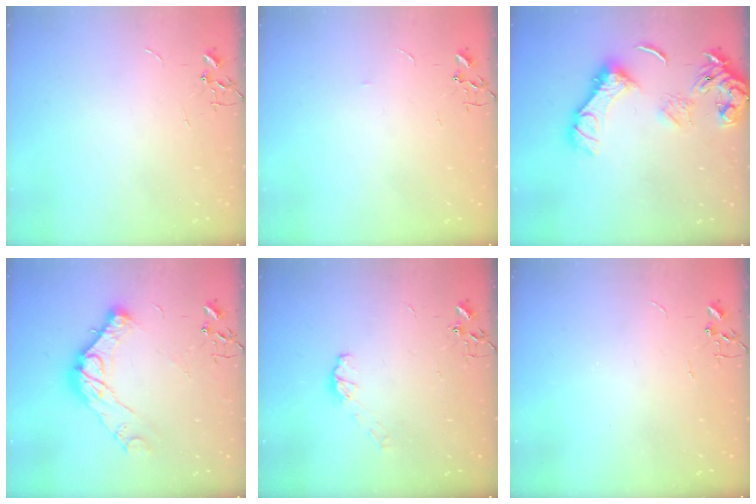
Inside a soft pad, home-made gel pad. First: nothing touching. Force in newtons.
{"total": 2.6, "press": 2.5, "slide": 0.4}
{"total": 14.9, "press": 14.8, "slide": 1.8}
{"total": 16.1, "press": 16.1, "slide": 1.1}
{"total": 5.4, "press": 5.4, "slide": 0.4}
{"total": 0.0}